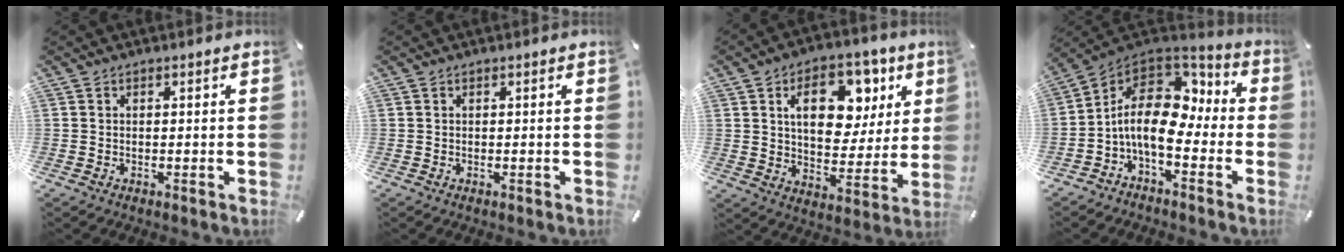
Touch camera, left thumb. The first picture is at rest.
{"total": 0.0}
{"total": 17.1, "force": [7.0, 10.8, 11.3], "torque": [-0.159, -0.020, 0.118]}
{"total": 13.8, "force": [-1.2, 8.4, 11.0], "torque": [-0.229, -0.002, -0.023]}